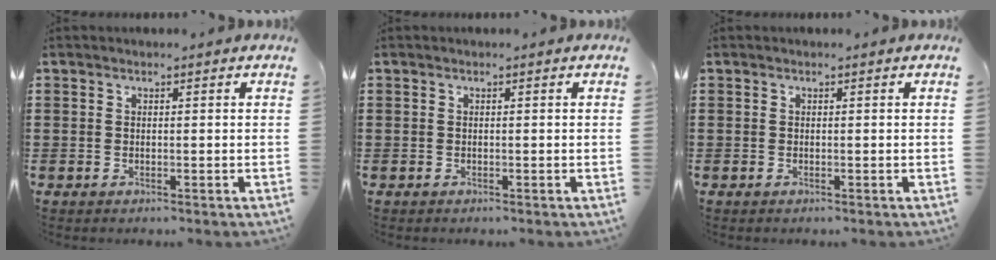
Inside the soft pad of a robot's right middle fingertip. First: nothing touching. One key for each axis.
{"total": 0.0}
{"total": 0.0}